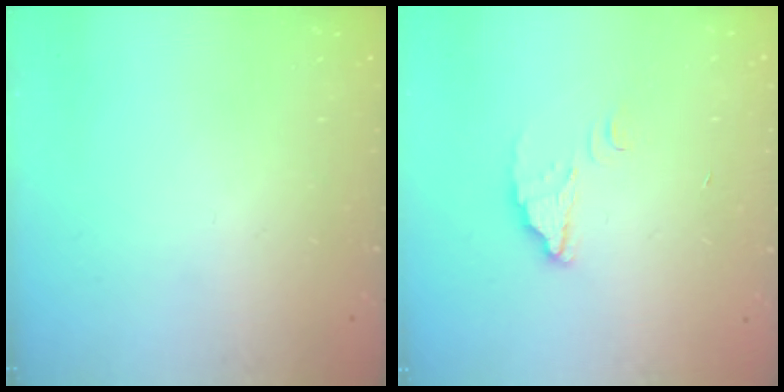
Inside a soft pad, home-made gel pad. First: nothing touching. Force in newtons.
{"total": 2.9, "press": 2.9, "slide": 0.2}